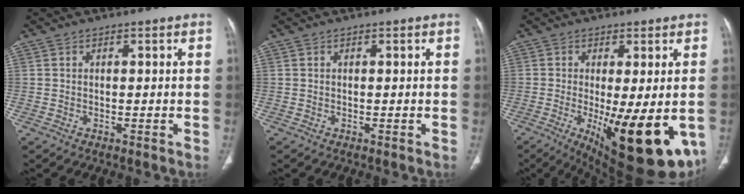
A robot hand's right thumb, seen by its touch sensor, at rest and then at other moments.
{"total": 0.0}
{"total": 19.1, "force": [-4.8, 6.1, 17.5], "torque": [-0.208, -0.031, -0.047]}